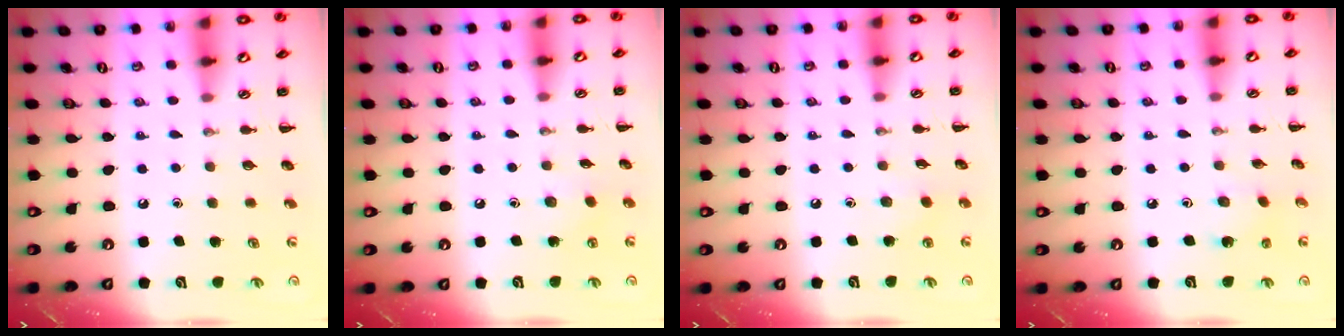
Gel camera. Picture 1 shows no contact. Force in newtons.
{"total": 5.1, "press": 4.9, "slide": 1.4}
{"total": 5.0, "press": 4.7, "slide": 1.7}
{"total": 2.4, "press": 2.2, "slide": 0.8}